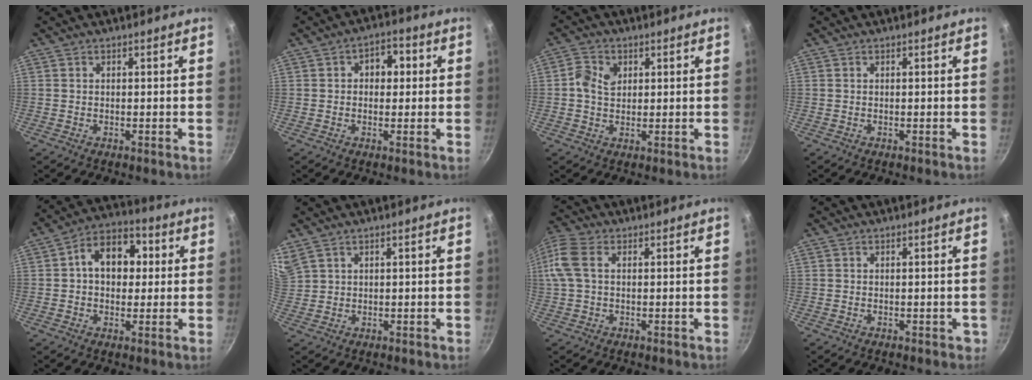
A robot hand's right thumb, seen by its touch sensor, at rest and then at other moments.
{"total": 5.3, "force": [0.9, 3.9, 3.5], "torque": [-0.014, 0.010, 0.005]}
{"total": 7.2, "force": [0.0, 6.5, 3.1], "torque": [-0.026, 0.020, -0.024]}
{"total": 0.0}
{"total": 11.3, "force": [1.8, 8.1, 7.6], "torque": [-0.070, 0.022, 0.012]}
{"total": 5.6, "force": [4.0, 3.1, 2.4], "torque": [-0.051, 0.011, 0.089]}
{"total": 9.0, "force": [1.9, 5.3, 7.0], "torque": [-0.156, 0.021, 0.029]}
{"total": 0.7, "force": [-0.1, 0.6, 0.4], "torque": [0.003, 0.002, 0.001]}